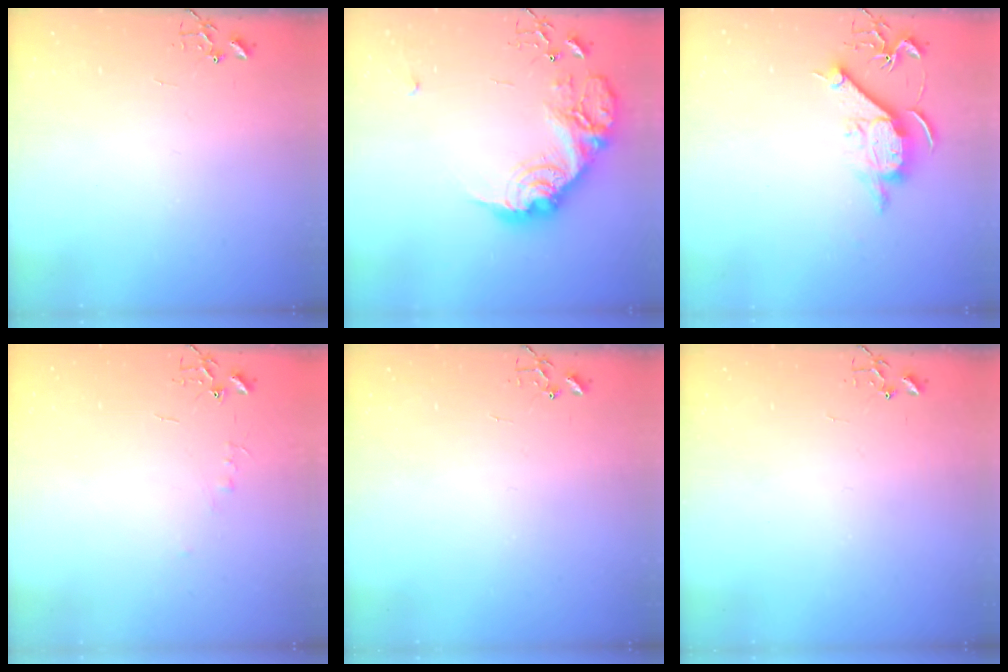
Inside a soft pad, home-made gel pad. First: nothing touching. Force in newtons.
{"total": 24.1, "press": 24.1, "slide": 1.4}
{"total": 12.0, "press": 11.9, "slide": 1.1}
{"total": 3.3, "press": 3.2, "slide": 0.5}
{"total": 0.0}
{"total": 0.0}